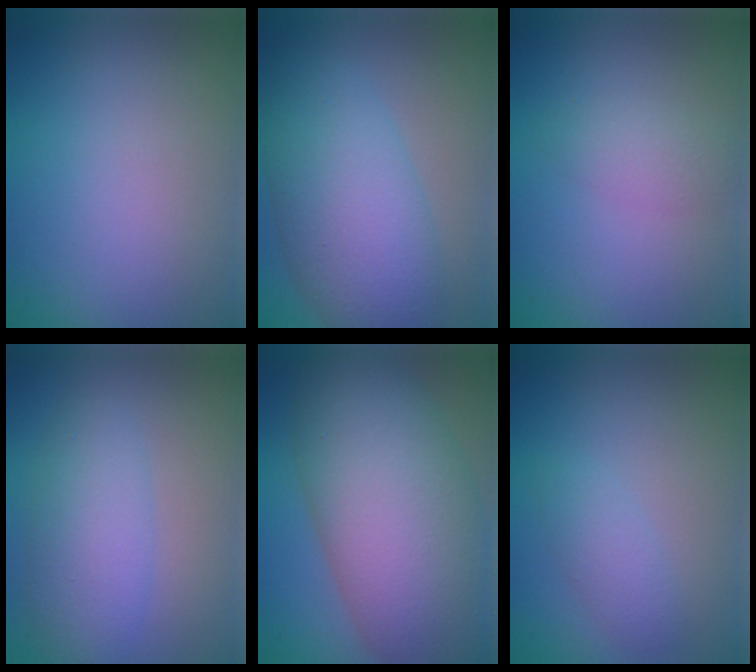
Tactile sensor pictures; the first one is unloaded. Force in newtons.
{"total": 7.8, "press": 7.8, "slide": 0.3}
{"total": 2.0, "press": 2.0, "slide": 0.1}
{"total": 4.1, "press": 4.1, "slide": 0.0}
{"total": 13.3, "press": 13.3, "slide": 0.5}
{"total": 1.5, "press": 1.5, "slide": 0.0}